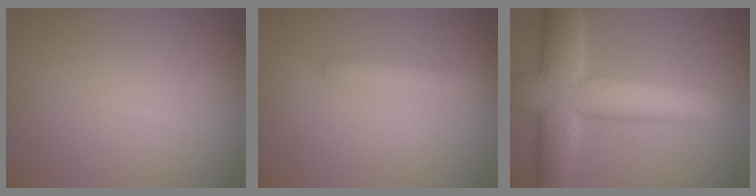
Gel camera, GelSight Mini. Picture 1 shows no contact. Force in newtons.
{"total": 1.9, "press": 1.9, "slide": 0.2}
{"total": 10.5, "press": 10.5, "slide": 0.6}